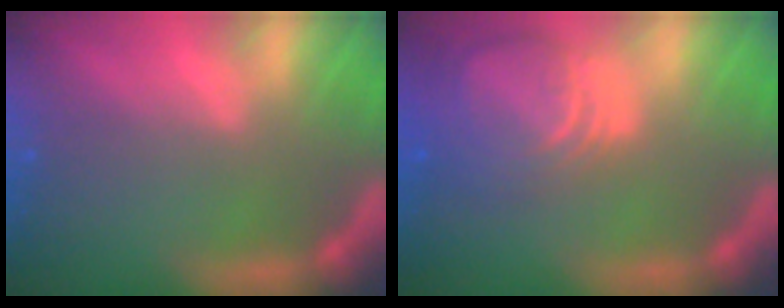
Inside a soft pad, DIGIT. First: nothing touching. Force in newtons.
{"total": 8.5}